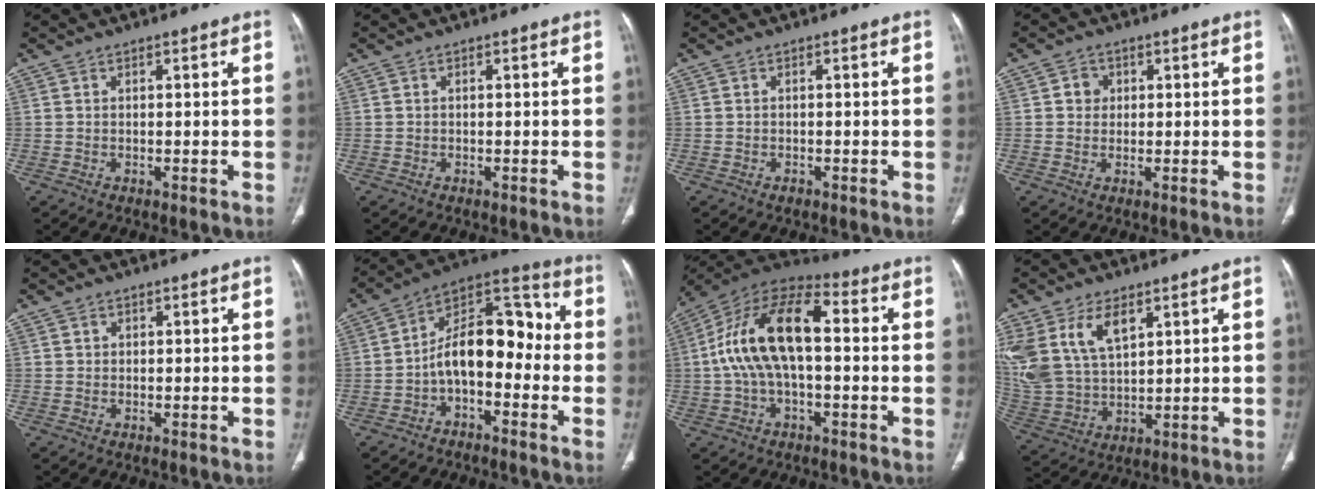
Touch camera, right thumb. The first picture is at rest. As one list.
[{"total": 0.0}, {"total": 0.7, "force": [-0.5, 0.4, 0.3], "torque": [-0.005, 0.001, -0.008]}, {"total": 2.5, "force": [0.5, 2.3, 0.8], "torque": [0.001, 0.002, 0.005]}, {"total": 0.9, "force": [0.3, 0.8, 0.2], "torque": [0.003, 0.001, 0.003]}, {"total": 14.0, "force": [-2.5, 8.0, 11.2], "torque": [-0.152, 0.067, -0.053]}, {"total": 17.2, "force": [0.7, 8.5, 15.0], "torque": [-0.283, 0.046, 0.004]}, {"total": 15.7, "force": [7.1, 9.2, 10.6], "torque": [-0.222, -0.016, 0.153]}]